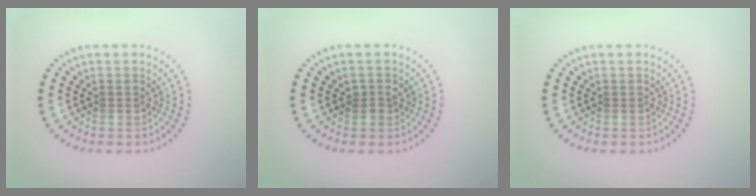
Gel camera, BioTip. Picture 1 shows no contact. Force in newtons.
{"total": 0.6, "press": 0.6, "slide": 0.2}
{"total": 0.0}